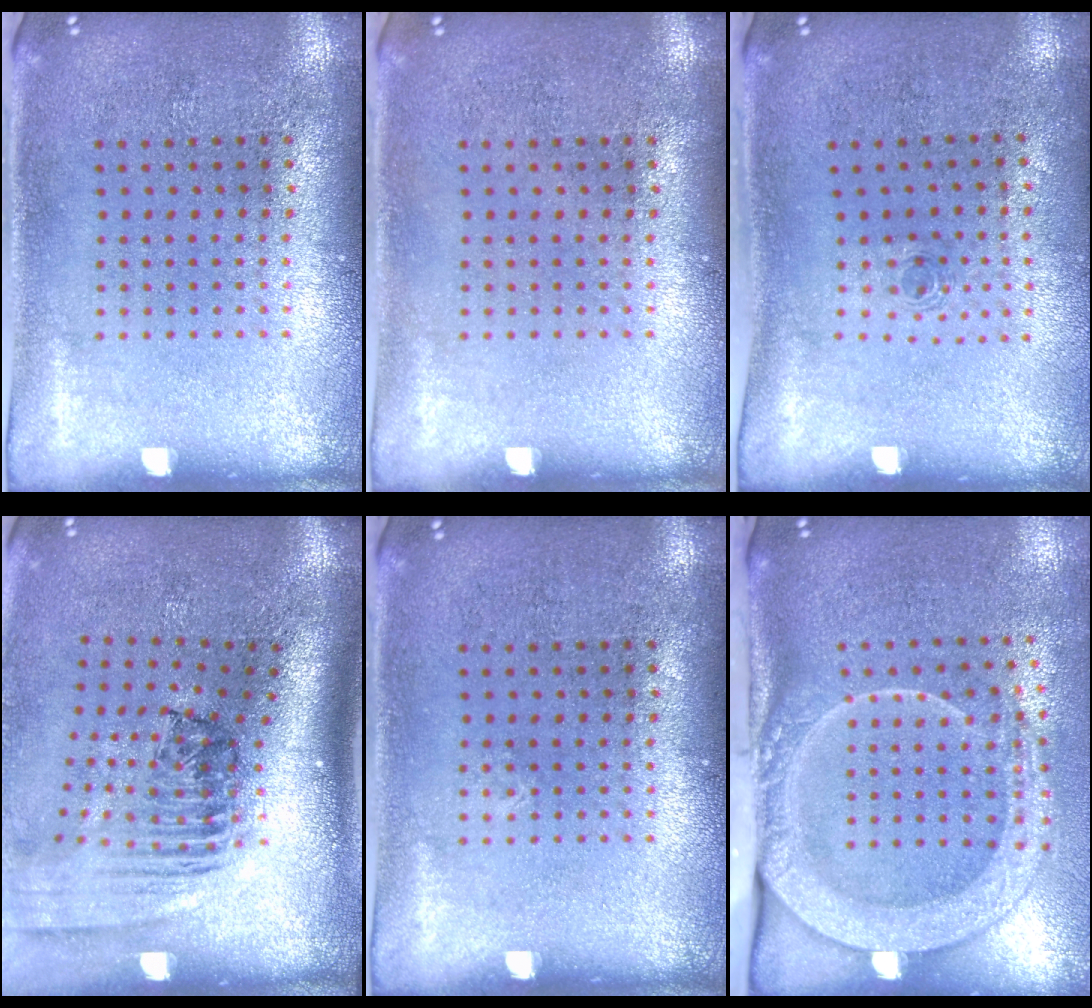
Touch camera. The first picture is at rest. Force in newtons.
{"total": 0.0}
{"total": 0.7, "press": 0.3, "slide": 0.6}
{"total": 2.5, "press": 1.7, "slide": 1.8}
{"total": 0.0}
{"total": 2.7, "press": 2.1, "slide": 1.7}